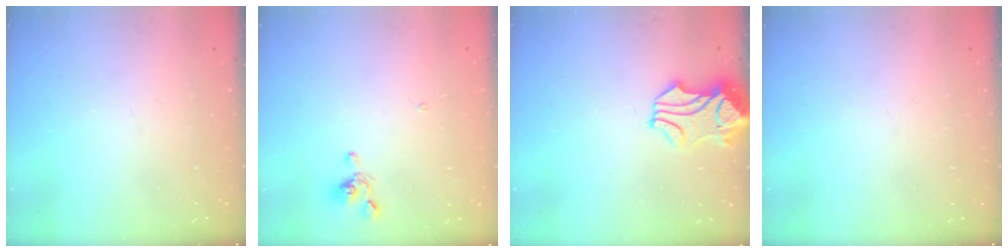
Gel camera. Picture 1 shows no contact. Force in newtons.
{"total": 0.8, "press": 0.5, "slide": 0.6}
{"total": 1.1, "press": 0.4, "slide": 1.0}
{"total": 0.0}